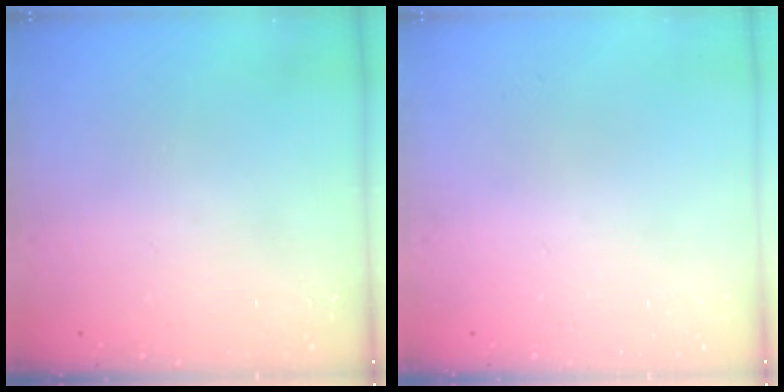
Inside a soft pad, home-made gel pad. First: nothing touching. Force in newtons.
{"total": 0.0}